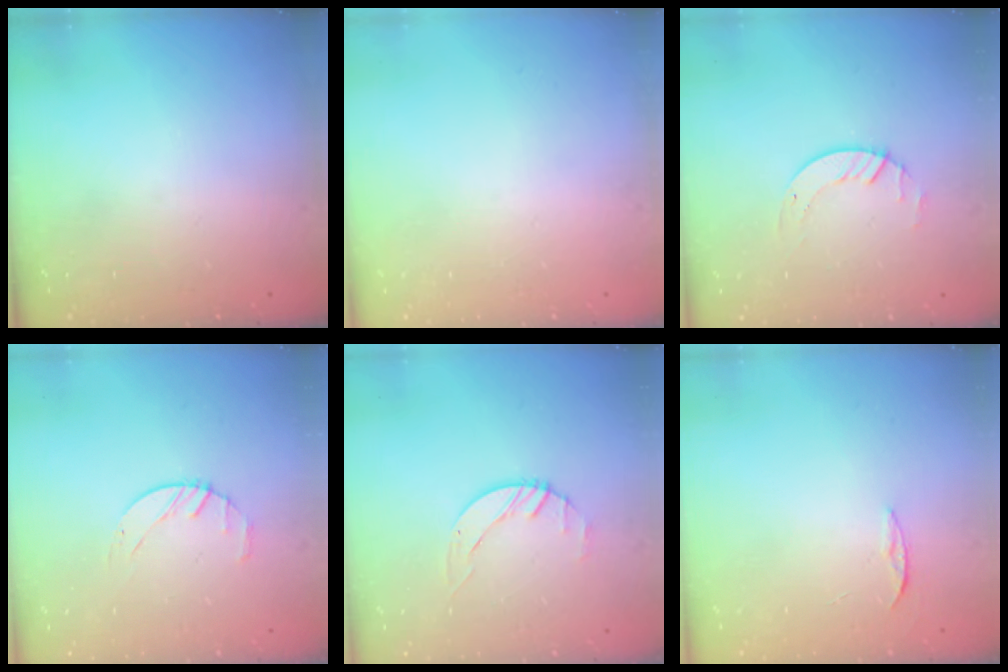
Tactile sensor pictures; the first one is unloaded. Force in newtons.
{"total": 0.0}
{"total": 2.6, "press": 2.6, "slide": 0.3}
{"total": 2.5, "press": 2.5, "slide": 0.4}
{"total": 1.4, "press": 1.4, "slide": 0.2}
{"total": 3.4, "press": 3.4, "slide": 0.4}